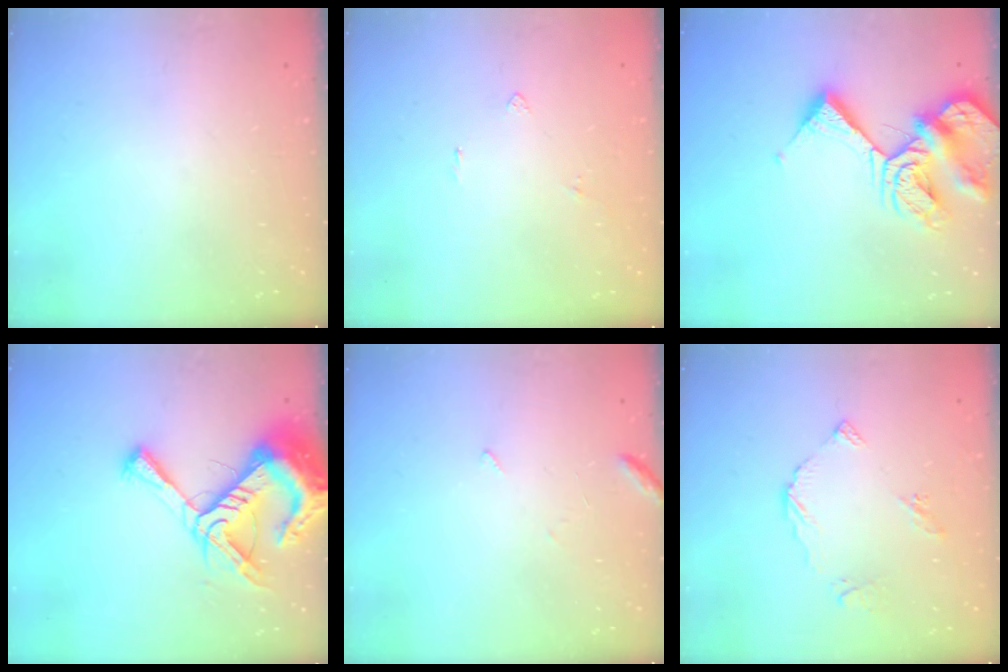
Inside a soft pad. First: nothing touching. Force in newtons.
{"total": 2.0, "press": 2.0, "slide": 0.5}
{"total": 13.2, "press": 13.1, "slide": 1.5}
{"total": 17.4, "press": 17.3, "slide": 1.8}
{"total": 4.0, "press": 4.0, "slide": 0.4}
{"total": 6.9, "press": 6.9, "slide": 0.5}